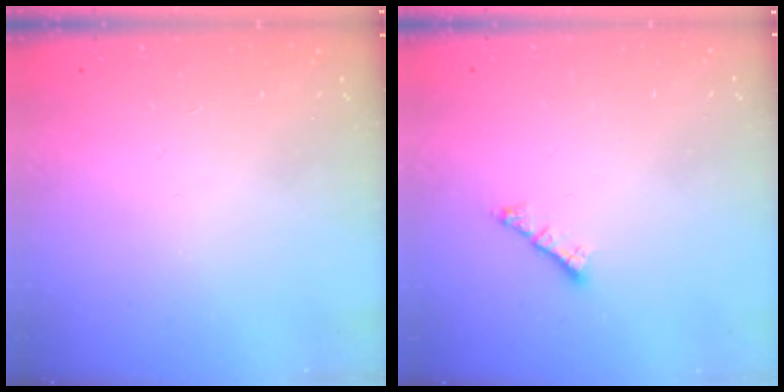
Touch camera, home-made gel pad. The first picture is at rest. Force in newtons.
{"total": 1.2, "press": 1.2, "slide": 0.3}